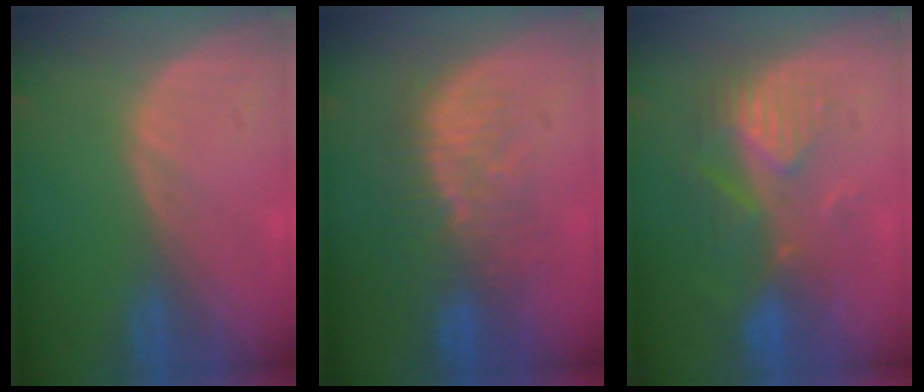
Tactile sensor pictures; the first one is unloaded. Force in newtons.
{"total": 9.6, "press": 8.4, "slide": 4.6}
{"total": 8.9, "press": 7.7, "slide": 4.3}